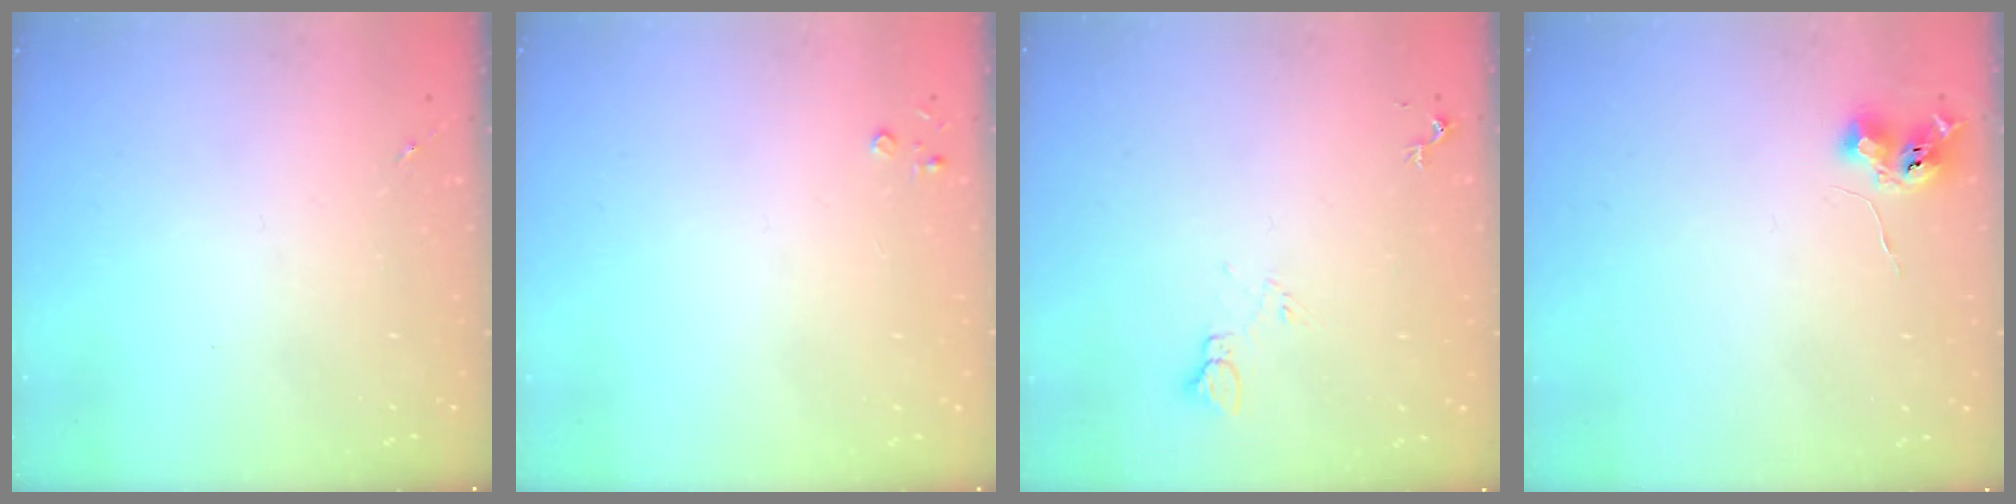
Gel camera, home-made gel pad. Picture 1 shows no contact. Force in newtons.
{"total": 2.2, "press": 2.2, "slide": 0.3}
{"total": 4.6, "press": 4.6, "slide": 0.6}
{"total": 6.2, "press": 6.1, "slide": 0.8}